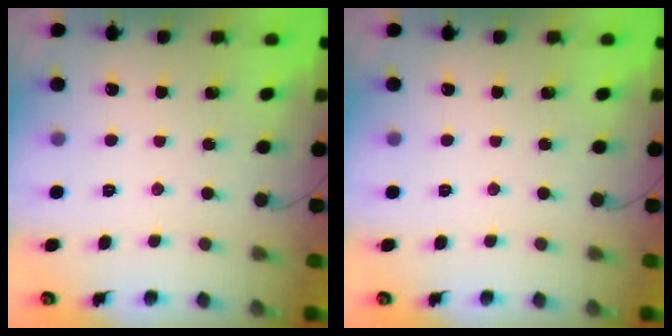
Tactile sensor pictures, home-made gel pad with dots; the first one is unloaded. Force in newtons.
{"total": 0.0}